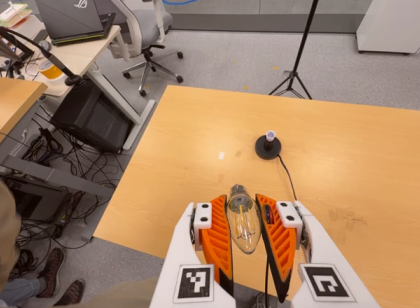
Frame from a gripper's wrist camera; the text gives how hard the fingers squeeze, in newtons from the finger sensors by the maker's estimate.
{"total": 20.3, "left": 21.7, "right": 18.9}